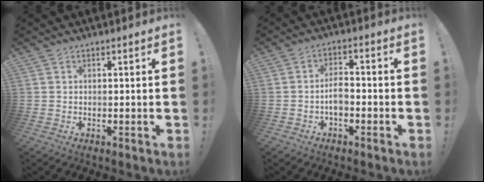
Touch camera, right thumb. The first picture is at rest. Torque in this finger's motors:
{"motor_torque": [0.97, 0.35, 0.31, -0.27, 0.00]}